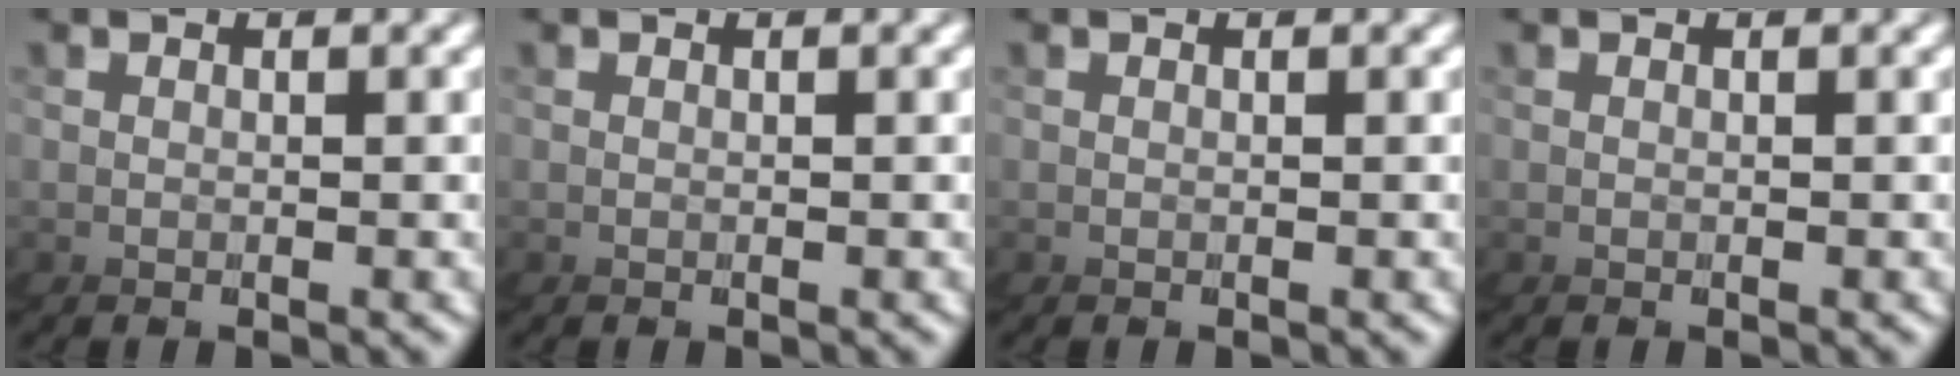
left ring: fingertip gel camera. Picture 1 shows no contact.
{"total": 0.0}
{"total": 0.0}
{"total": 0.0}